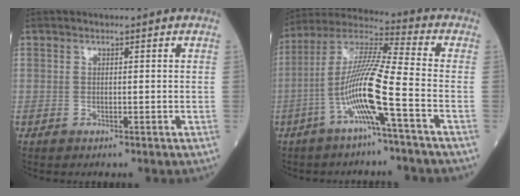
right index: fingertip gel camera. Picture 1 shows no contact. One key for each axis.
{"total": 12.0, "fx": -4.5, "fy": -0.8, "fz": 11.1, "tx": -0.222, "ty": 0.008, "tz": -0.095}